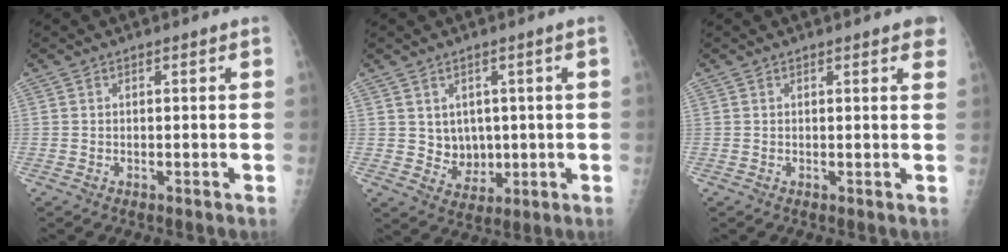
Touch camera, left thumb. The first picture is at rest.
{"total": 5.2, "force": [0.8, 4.4, 2.6], "torque": [-0.013, -0.010, 0.027]}
{"total": 3.4, "force": [2.2, 0.9, 2.5], "torque": [-0.016, 0.002, 0.022]}